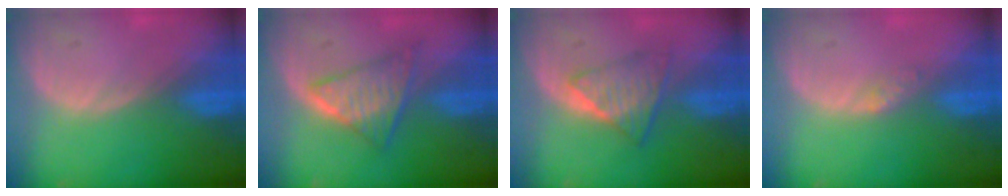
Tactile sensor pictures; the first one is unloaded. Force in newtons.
{"total": 6.1, "press": 5.8, "slide": 2.1}
{"total": 5.8, "press": 5.1, "slide": 2.7}
{"total": 1.2, "press": 1.2, "slide": 0.1}